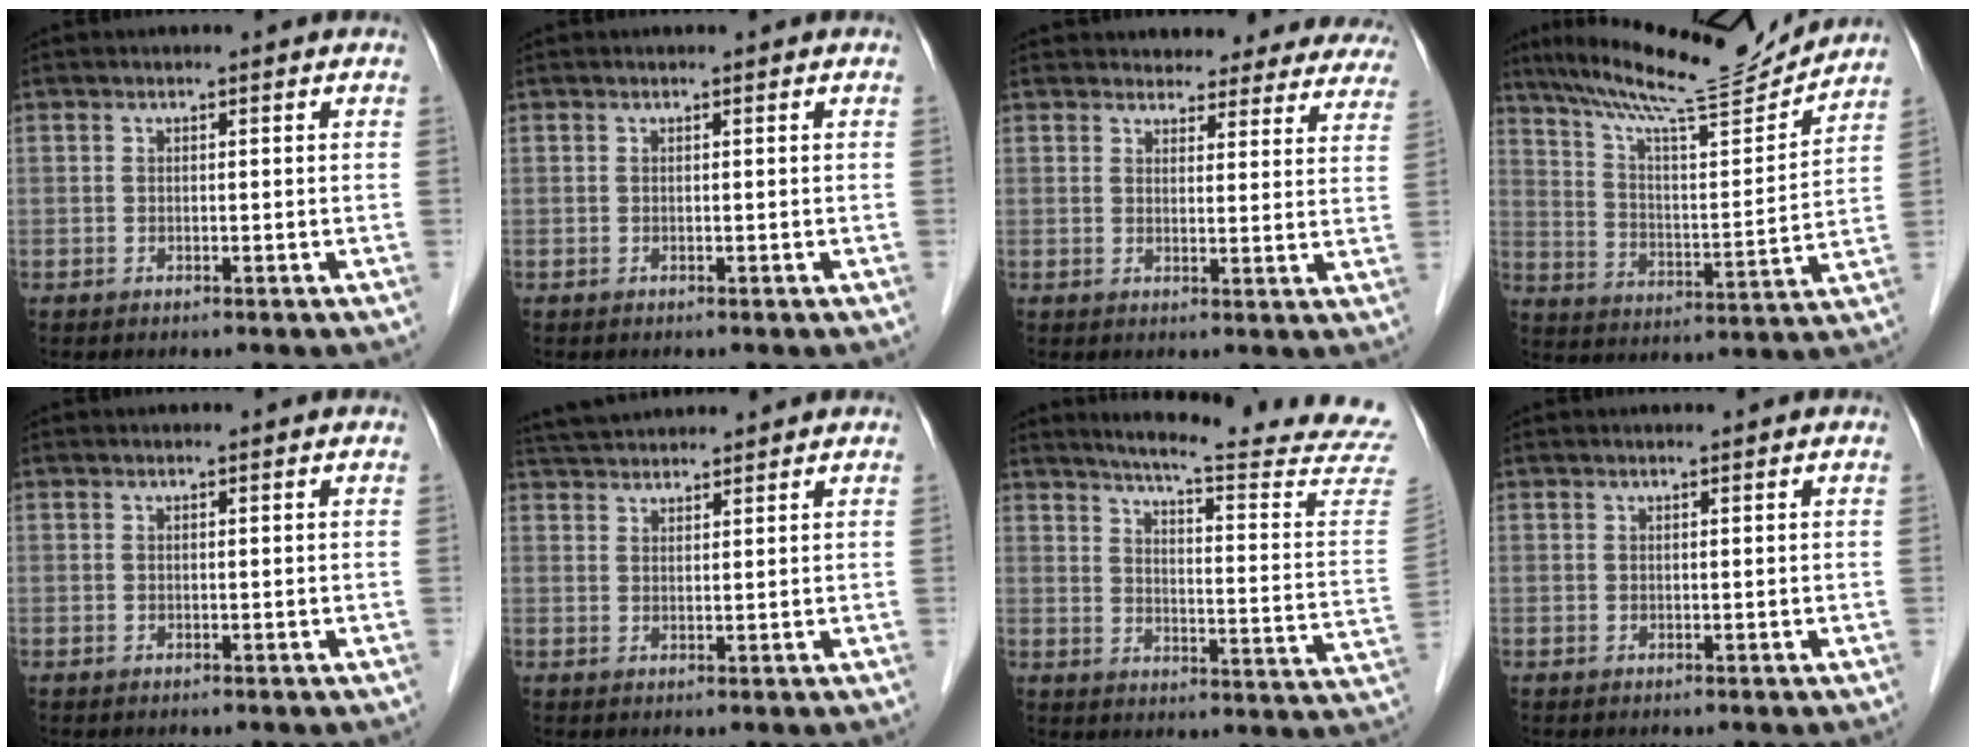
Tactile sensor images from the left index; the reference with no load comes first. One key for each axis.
{"total": 0.0}
{"total": 17.2, "fx": 16.0, "fy": 5.4, "fz": 3.2, "tx": -0.006, "ty": -0.020, "tz": 0.165}
{"total": 17.6, "fx": 16.2, "fy": 0.5, "fz": 6.8, "tx": -0.122, "ty": -0.005, "tz": 0.256}
{"total": 0.6, "fx": 0.6, "fy": 0.1, "fz": 0.1, "tx": -0.003, "ty": 0.006, "tz": 0.006}
{"total": 7.0, "fx": 6.7, "fy": 0.8, "fz": 1.9, "tx": -0.039, "ty": 0.041, "tz": 0.112}
{"total": 23.5, "fx": 21.9, "fy": -1.2, "fz": 8.5, "tx": -0.124, "ty": -0.127, "tz": 0.257}
{"total": 0.8, "fx": 0.8, "fy": 0.0, "fz": 0.2, "tx": -0.007, "ty": 0.007, "tz": 0.014}